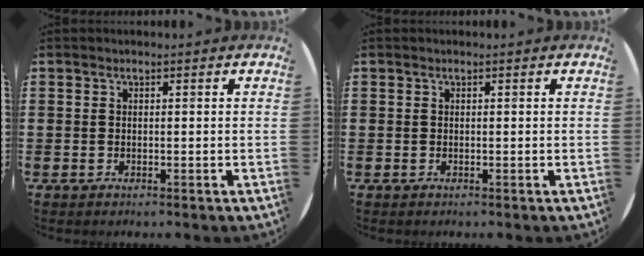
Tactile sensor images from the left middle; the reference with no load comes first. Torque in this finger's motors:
{"motor_torque": [-0.06, 0.04, 0.00, 0.01]}